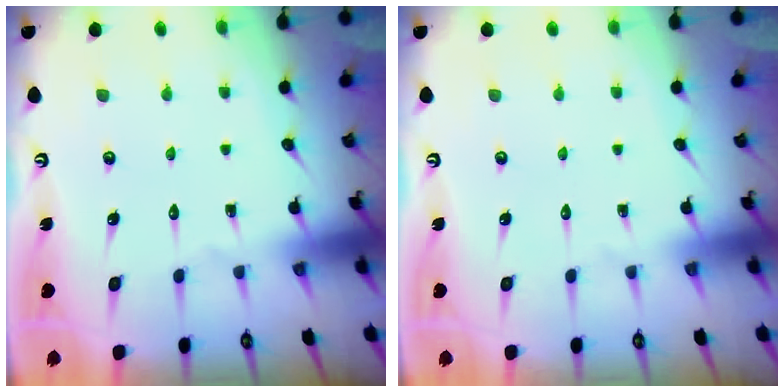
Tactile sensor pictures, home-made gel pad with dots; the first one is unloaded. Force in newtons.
{"total": 0.0}